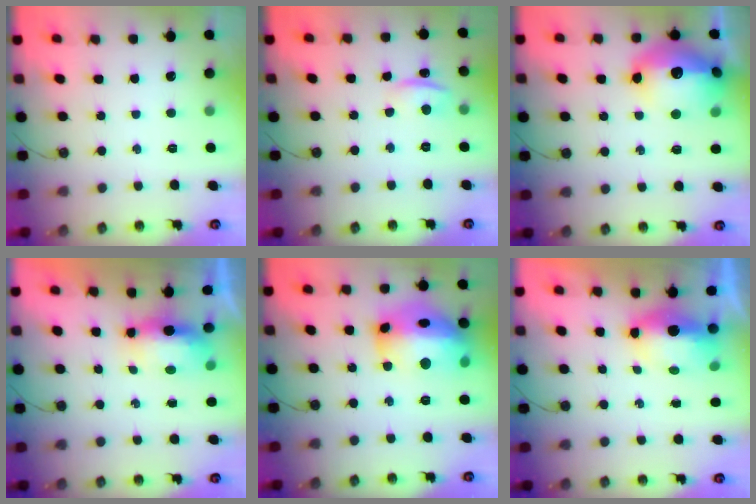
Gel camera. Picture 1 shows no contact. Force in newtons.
{"total": 1.4, "press": 1.2, "slide": 0.7}
{"total": 20.8, "press": 20.8, "slide": 1.7}
{"total": 9.7, "press": 7.7, "slide": 6.0}
{"total": 21.9, "press": 21.8, "slide": 2.0}
{"total": 7.0, "press": 6.9, "slide": 1.3}